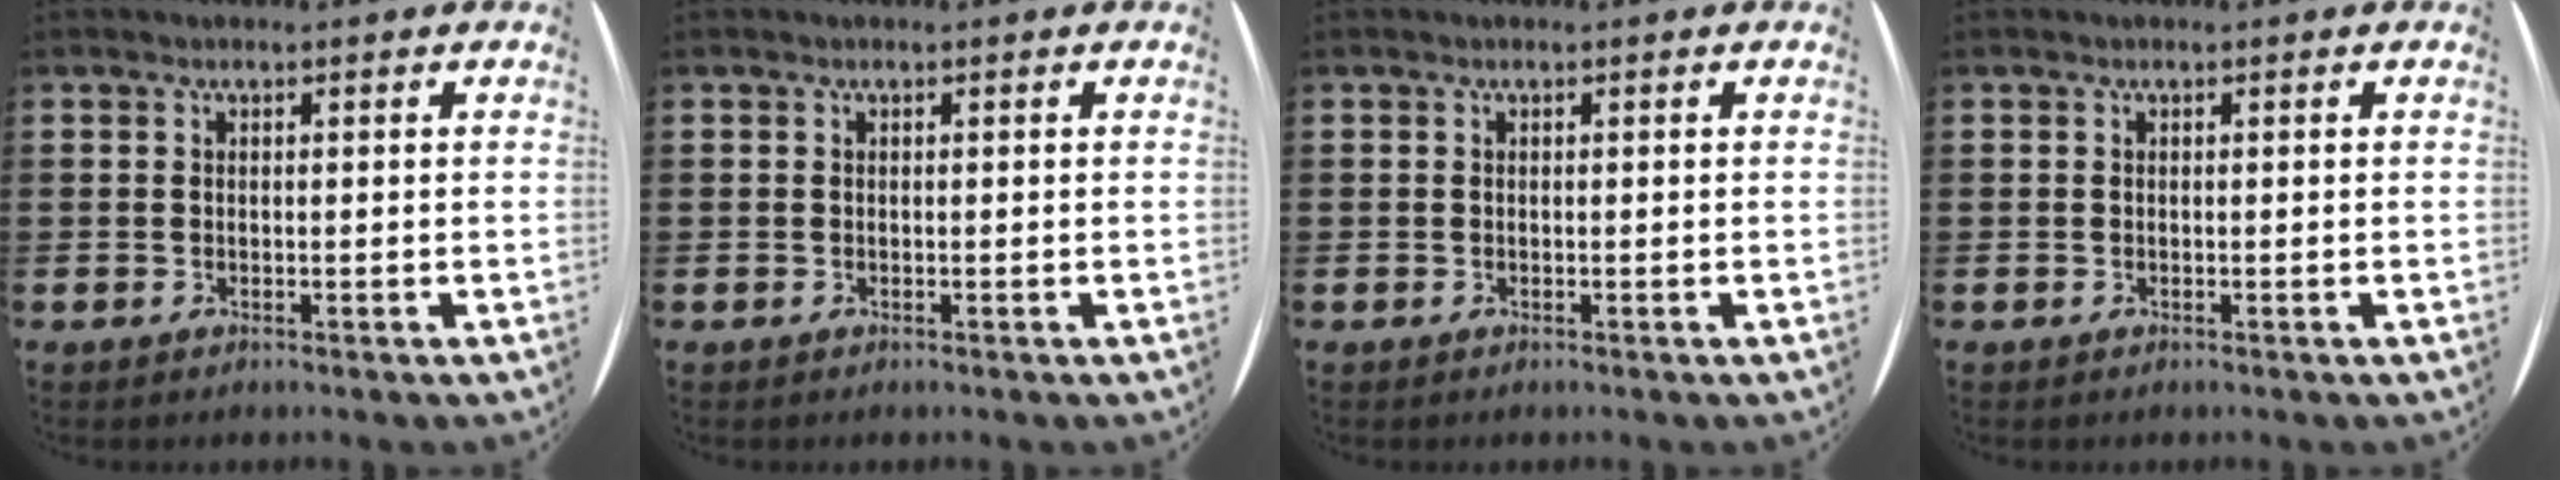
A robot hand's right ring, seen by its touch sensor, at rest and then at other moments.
{"total": 0.0}
{"total": 0.0}
{"total": 0.0}